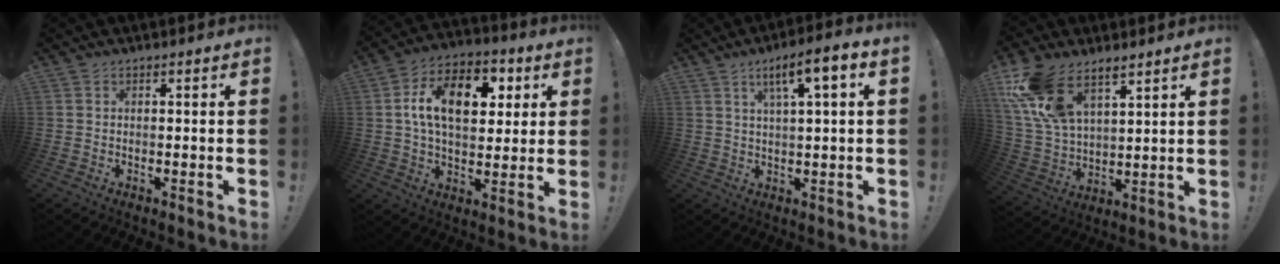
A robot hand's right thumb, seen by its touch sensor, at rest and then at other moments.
{"total": 17.1, "force": [4.3, 10.6, 12.8], "torque": [-0.196, 0.001, 0.073]}
{"total": 8.0, "force": [3.0, 1.1, 7.3], "torque": [-0.115, -0.008, 0.044]}
{"total": 16.0, "force": [10.1, 8.3, 9.1], "torque": [-0.192, -0.055, 0.192]}